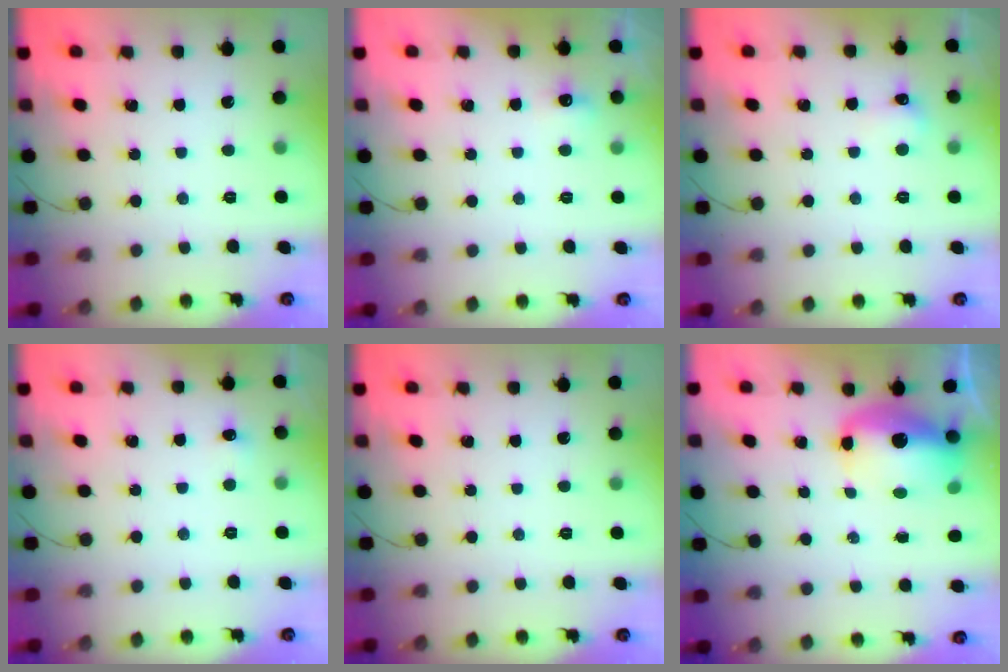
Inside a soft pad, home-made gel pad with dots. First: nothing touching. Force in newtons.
{"total": 4.4, "press": 4.1, "slide": 1.4}
{"total": 7.2, "press": 4.2, "slide": 5.8}
{"total": 3.4, "press": 3.3, "slide": 1.0}
{"total": 0.0}
{"total": 12.8, "press": 12.4, "slide": 3.2}